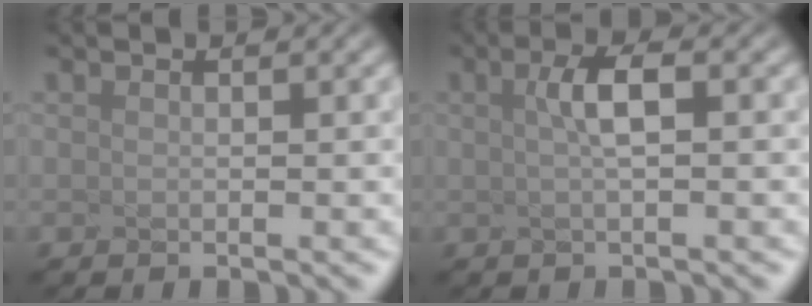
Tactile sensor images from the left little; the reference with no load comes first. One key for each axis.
{"total": 1.7, "fx": -0.9, "fy": -0.5, "fz": 1.4, "tx": -0.049, "ty": 0.001, "tz": 0.019}